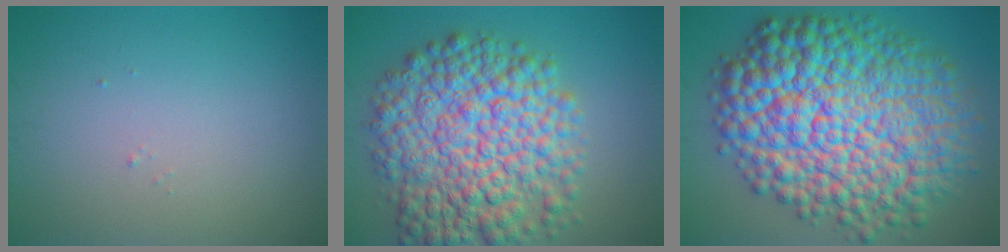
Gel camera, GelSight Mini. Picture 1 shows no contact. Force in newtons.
{"total": 11.7, "press": 11.7, "slide": 0.3}
{"total": 17.1, "press": 17.1, "slide": 0.1}